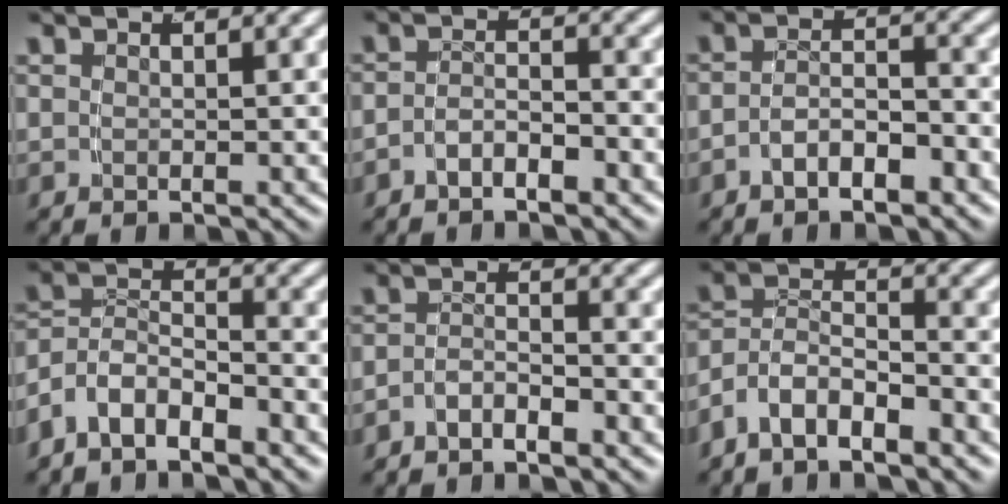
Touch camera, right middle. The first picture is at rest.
{"total": 2.6, "force": [-2.4, 0.7, 0.9], "torque": [-0.009, -0.004, -0.043]}
{"total": 3.2, "force": [-2.5, 1.1, 1.6], "torque": [-0.016, -0.004, -0.045]}
{"total": 6.5, "force": [-3.5, 4.9, 2.5], "torque": [-0.059, -0.017, -0.065]}
{"total": 2.7, "force": [-2.5, 0.7, 0.8], "torque": [-0.012, -0.006, -0.043]}
{"total": 6.5, "force": [-3.6, 4.8, 2.4], "torque": [-0.058, -0.017, -0.069]}